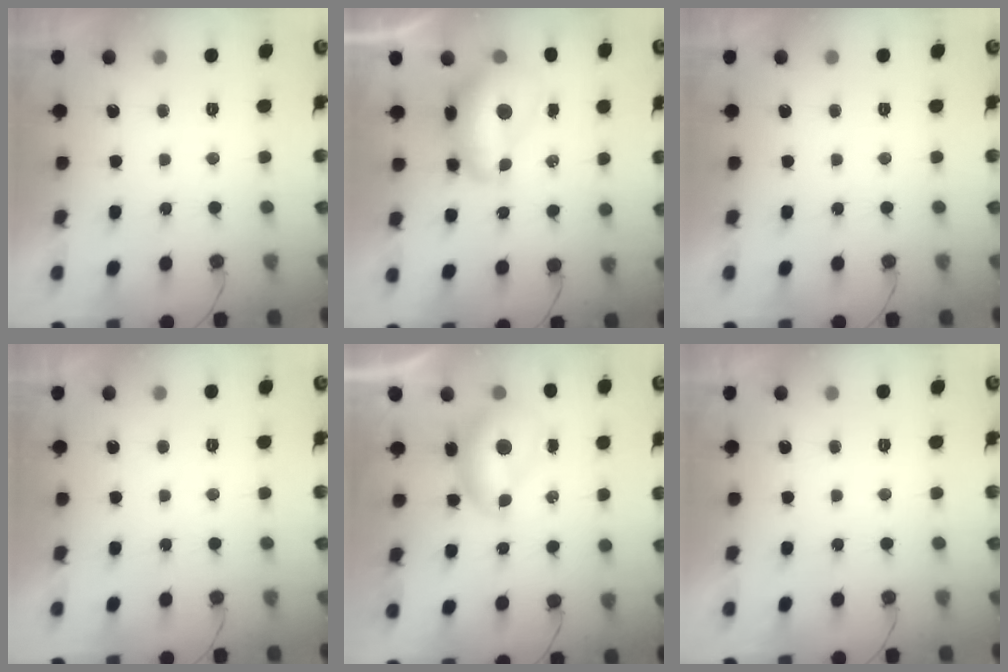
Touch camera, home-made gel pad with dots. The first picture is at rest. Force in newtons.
{"total": 12.5, "press": 12.5, "slide": 1.2}
{"total": 0.0}
{"total": 0.0}
{"total": 8.2, "press": 8.2, "slide": 0.9}
{"total": 0.0}